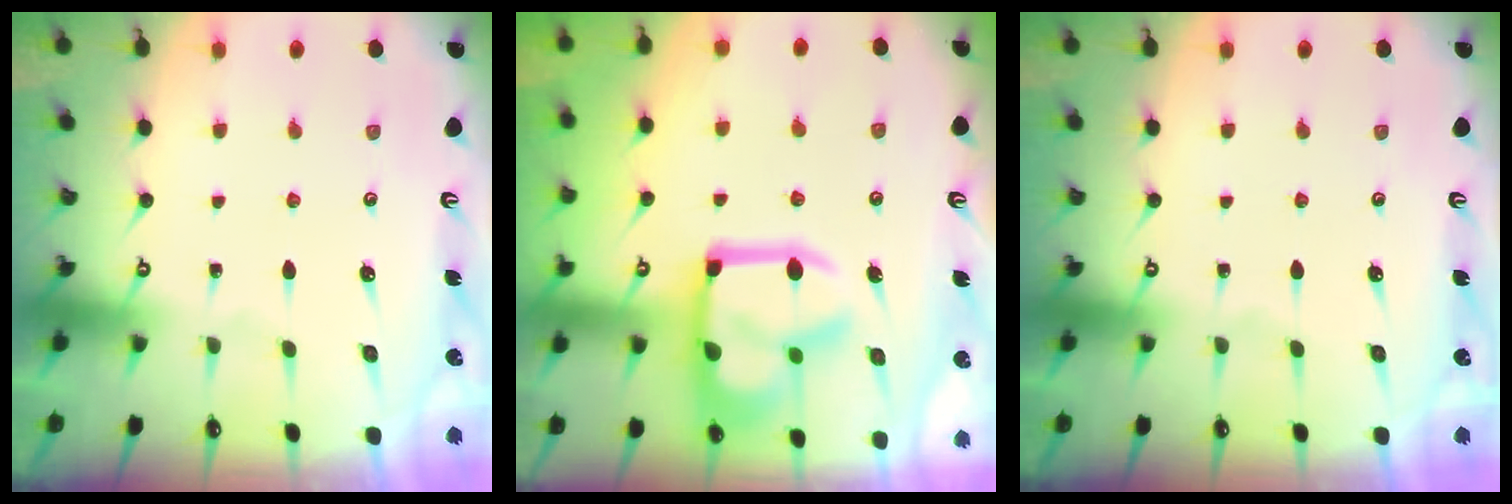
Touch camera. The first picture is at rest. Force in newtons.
{"total": 18.2, "press": 18.1, "slide": 2.2}
{"total": 0.0}